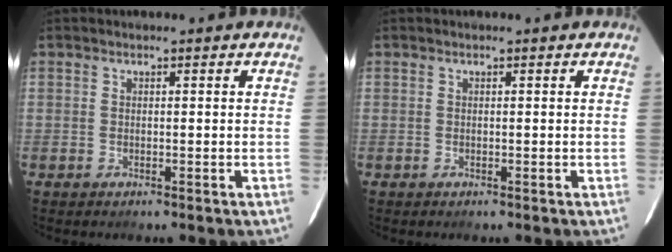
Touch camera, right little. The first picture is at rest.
{"total": 0.0}